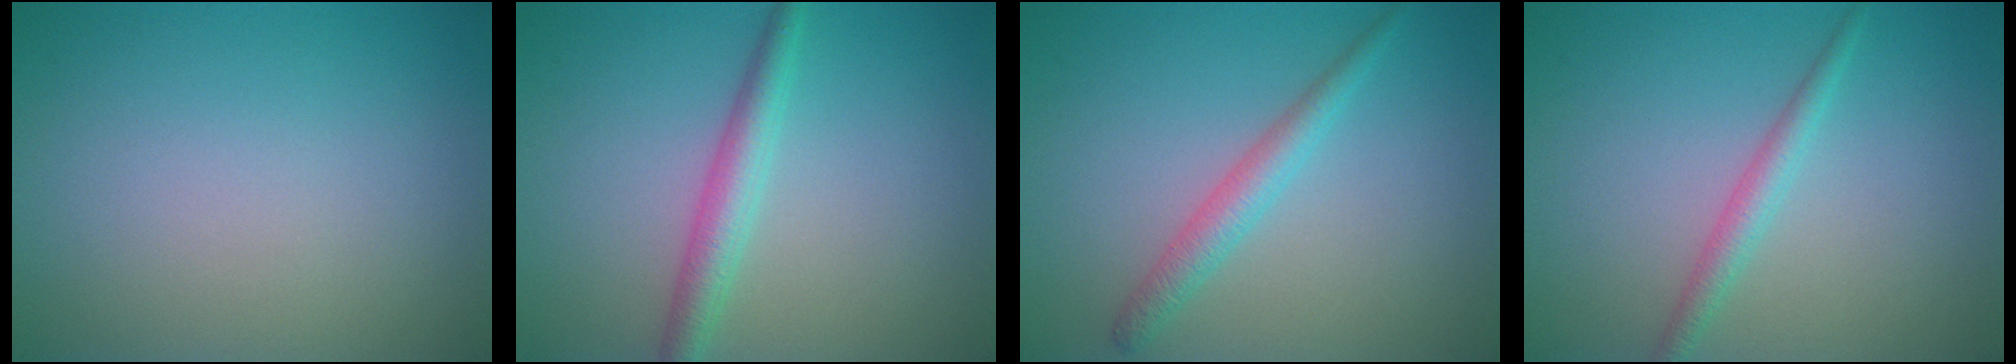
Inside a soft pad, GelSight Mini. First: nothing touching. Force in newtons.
{"total": 2.9, "press": 2.9, "slide": 0.1}
{"total": 2.4, "press": 2.4, "slide": 0.1}
{"total": 1.9, "press": 1.9, "slide": 0.1}